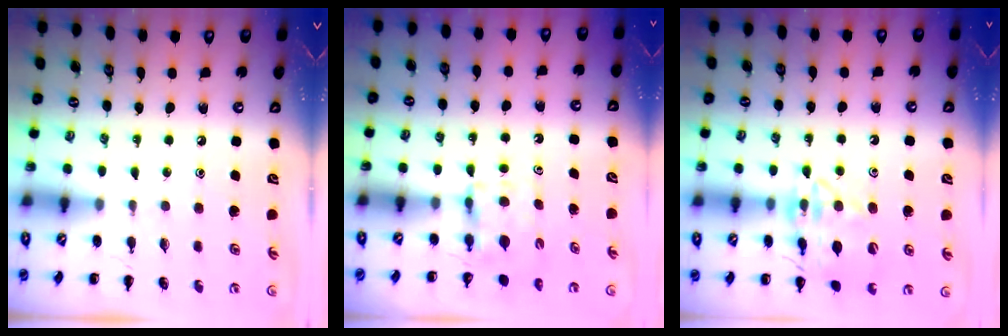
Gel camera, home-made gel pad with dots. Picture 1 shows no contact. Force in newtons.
{"total": 4.3, "press": 4.2, "slide": 0.8}
{"total": 14.5, "press": 14.4, "slide": 1.2}